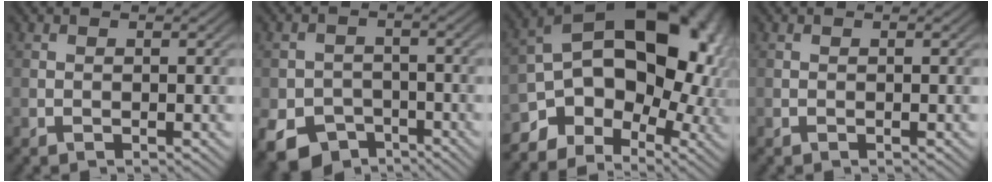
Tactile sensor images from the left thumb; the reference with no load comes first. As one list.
[{"total": 6.7, "force": [-3.9, 4.7, 2.7], "torque": [-0.056, -0.017, -0.073]}, {"total": 18.5, "force": [-2.4, 12.7, 13.3], "torque": [-0.184, -0.017, -0.025]}, {"total": 0.0}]